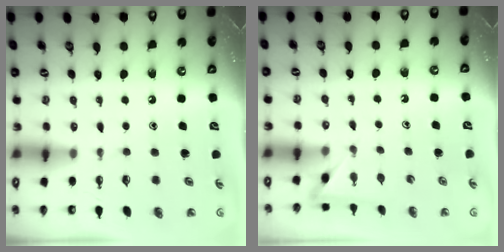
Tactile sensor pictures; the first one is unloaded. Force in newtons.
{"total": 2.2, "press": 2.2, "slide": 0.2}